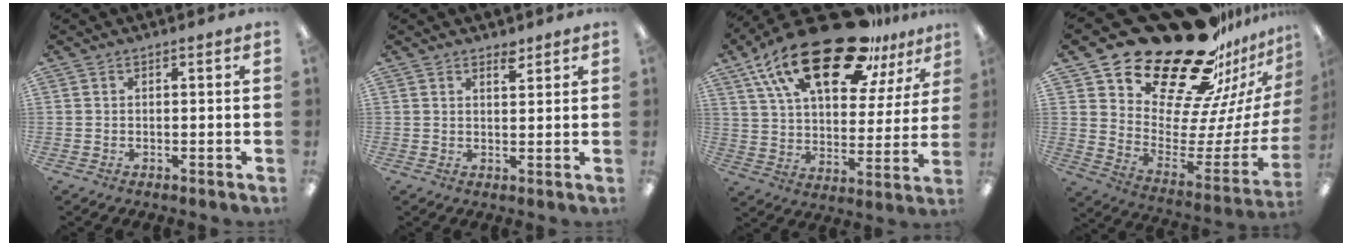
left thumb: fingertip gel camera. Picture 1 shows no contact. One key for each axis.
{"total": 2.7, "fx": 2.2, "fy": 1.1, "fz": 1.1, "tx": -0.002, "ty": -0.011, "tz": 0.035}
{"total": 26.4, "fx": 17.5, "fy": 10.8, "fz": 16.5, "tx": -0.289, "ty": -0.100, "tz": 0.296}
{"total": 28.3, "fx": 22.2, "fy": 12.5, "fz": 12.2, "tx": -0.170, "ty": -0.174, "tz": 0.413}